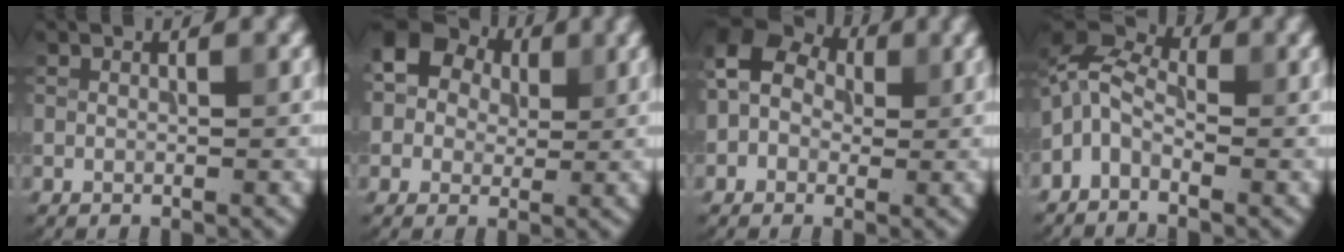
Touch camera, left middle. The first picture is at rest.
{"total": 8.5, "force": [2.8, 7.2, 3.5], "torque": [-0.069, 0.034, 0.017]}
{"total": 7.7, "force": [1.0, 6.5, 4.0], "torque": [-0.075, 0.040, -0.018]}
{"total": 4.5, "force": [-2.0, 2.7, 3.1], "torque": [-0.070, 0.013, -0.060]}